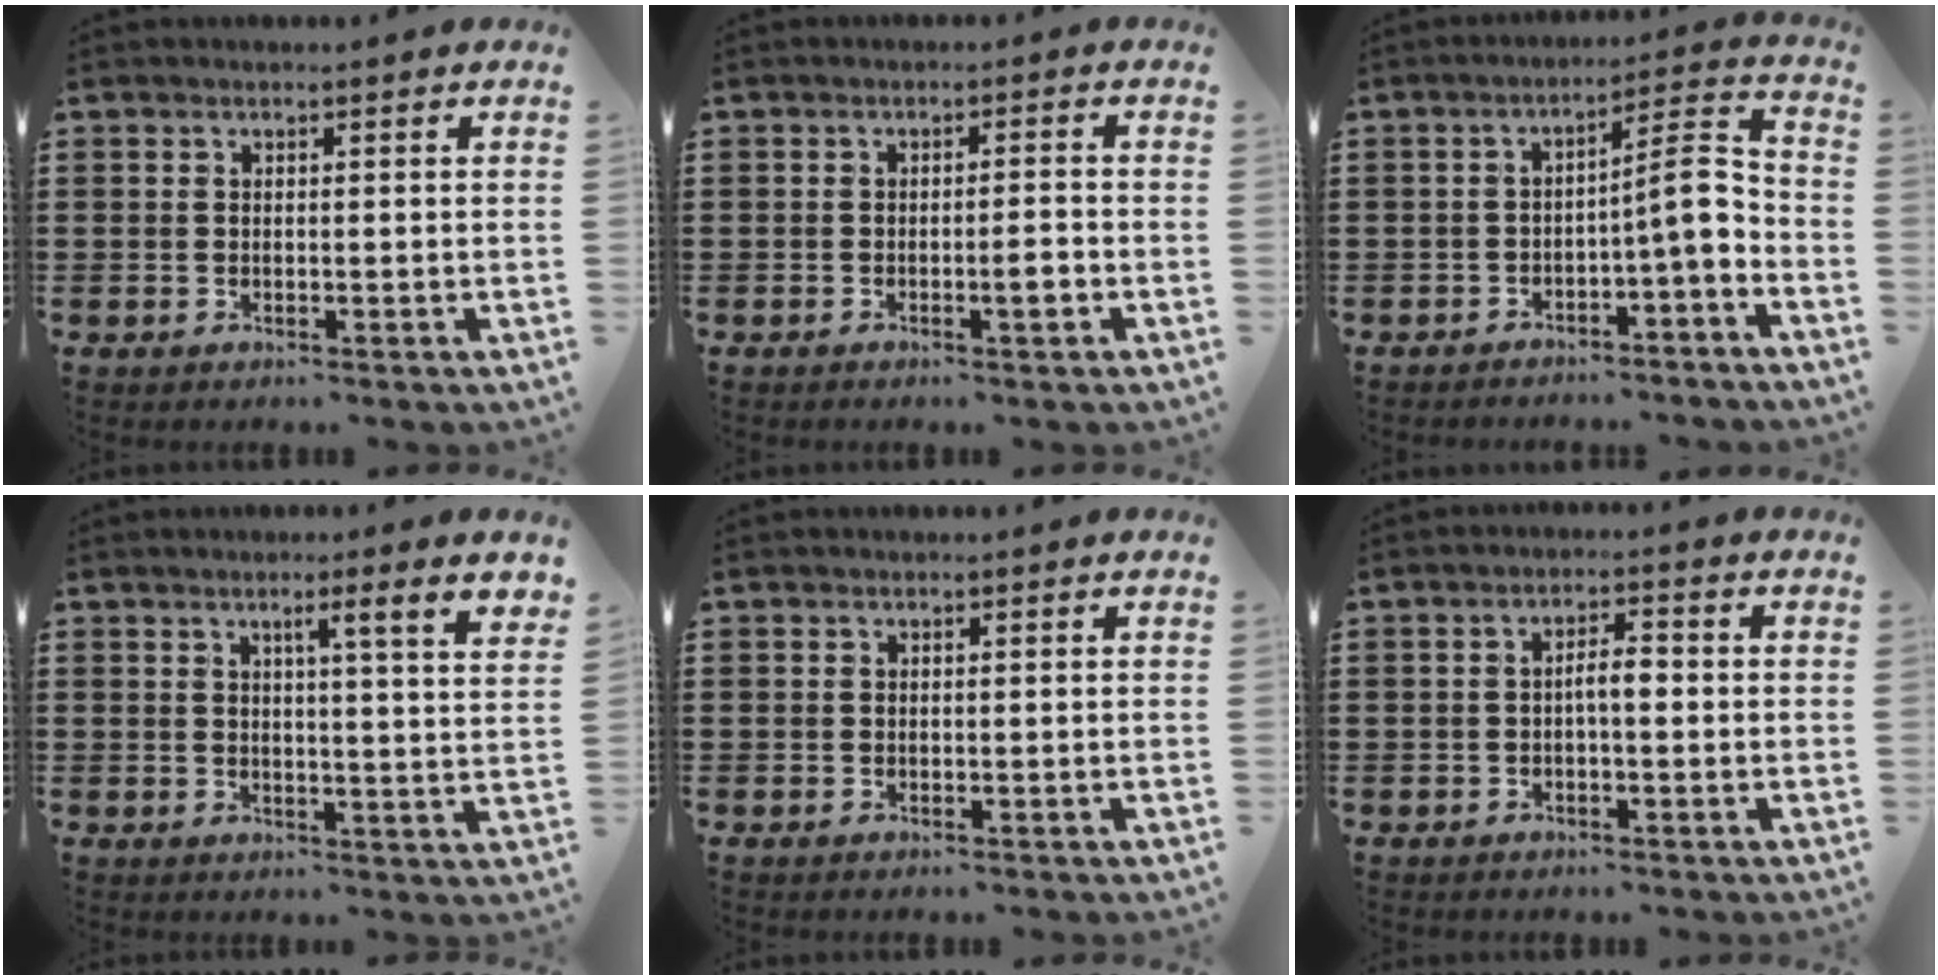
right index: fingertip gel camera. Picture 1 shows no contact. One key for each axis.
{"total": 2.8, "fx": -1.0, "fy": 0.3, "fz": 2.6, "tx": -0.044, "ty": -0.001, "tz": -0.018}
{"total": 6.5, "fx": -2.0, "fy": 1.2, "fz": 6.0, "tx": -0.101, "ty": 0.000, "tz": -0.043}
{"total": 4.3, "fx": 2.2, "fy": -0.4, "fz": 3.7, "tx": -0.061, "ty": -0.009, "tz": 0.030}
{"total": 0.0}
{"total": 2.8, "fx": -0.4, "fy": 0.8, "fz": 2.6, "tx": -0.048, "ty": 0.006, "tz": -0.010}